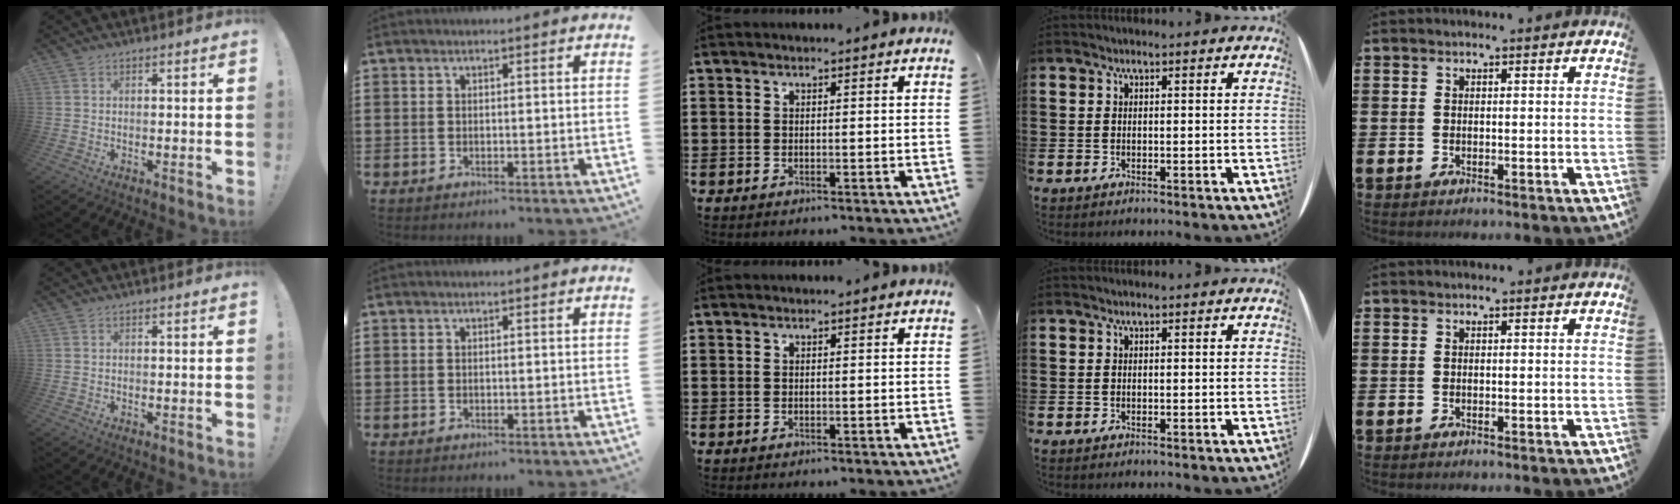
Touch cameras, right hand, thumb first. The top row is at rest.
{}